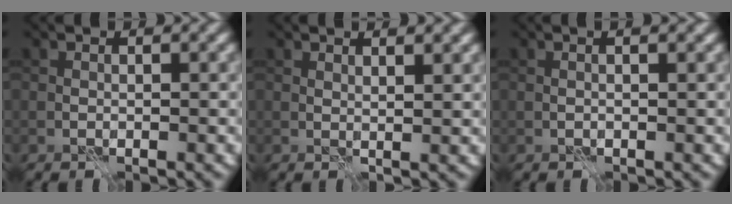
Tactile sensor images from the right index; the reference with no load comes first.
{"total": 1.6, "force": [1.2, 0.4, 1.1], "torque": [-0.015, 0.000, 0.014]}
{"total": 2.0, "force": [0.9, 0.7, 1.6], "torque": [-0.011, 0.001, -0.003]}